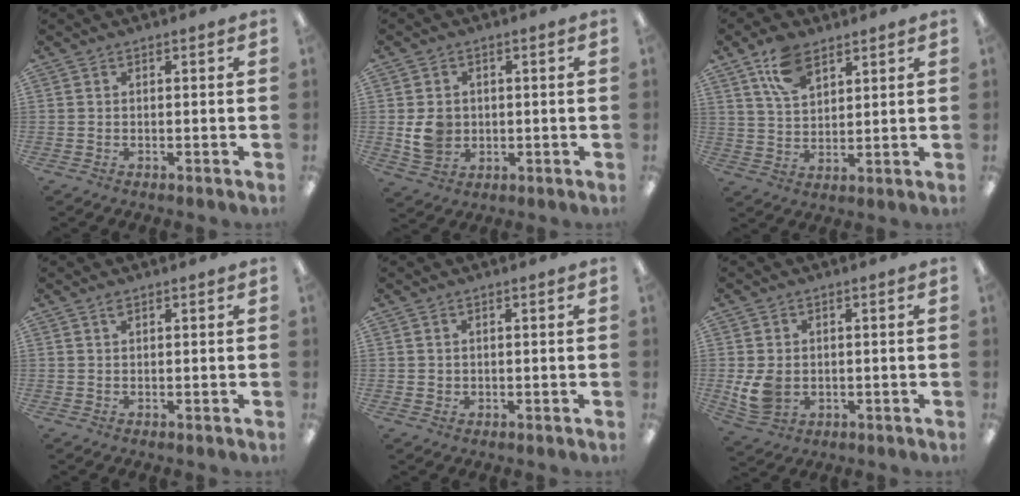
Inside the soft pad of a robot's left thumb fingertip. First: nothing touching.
{"total": 6.0, "force": [0.1, 5.2, 3.0], "torque": [-0.043, 0.001, 0.002]}
{"total": 9.7, "force": [6.0, 5.3, 5.4], "torque": [-0.107, -0.012, 0.112]}
{"total": 1.0, "force": [0.7, 0.3, 0.7], "torque": [-0.017, 0.002, 0.011]}
{"total": 1.3, "force": [0.5, 1.1, 0.3], "torque": [-0.009, 0.004, 0.009]}
{"total": 6.4, "force": [-0.3, 5.0, 4.0], "torque": [-0.088, 0.000, -0.003]}